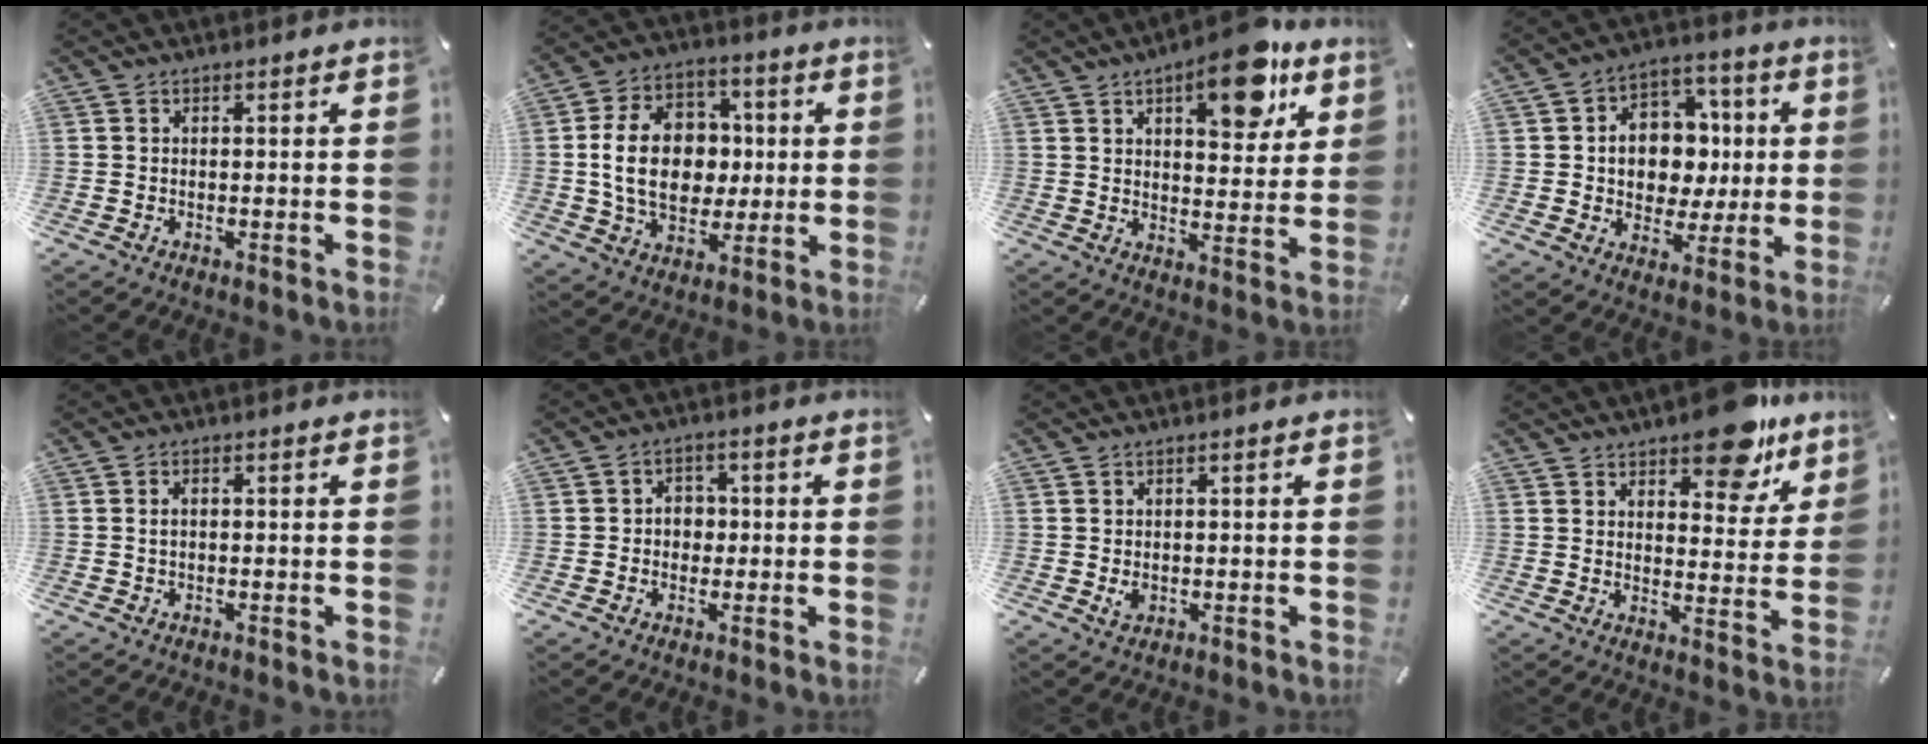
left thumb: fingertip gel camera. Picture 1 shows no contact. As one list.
[{"total": 16.6, "force": [0.5, 12.8, 10.6], "torque": [-0.206, 0.017, 0.012]}, {"total": 14.6, "force": [8.9, 6.4, 9.6], "torque": [-0.116, -0.047, 0.145]}, {"total": 11.4, "force": [0.2, 10.3, 4.9], "torque": [-0.074, 0.010, 0.012]}, {"total": 1.1, "force": [0.2, 0.6, 0.9], "torque": [-0.017, 0.004, 0.001]}, {"total": 4.7, "force": [-0.6, 4.2, 1.9], "torque": [-0.026, 0.009, -0.015]}, {"total": 2.0, "force": [-0.2, 1.5, 1.3], "torque": [-0.016, -0.001, -0.005]}, {"total": 13.8, "force": [10.4, 6.0, 6.8], "torque": [-0.069, -0.074, 0.178]}]